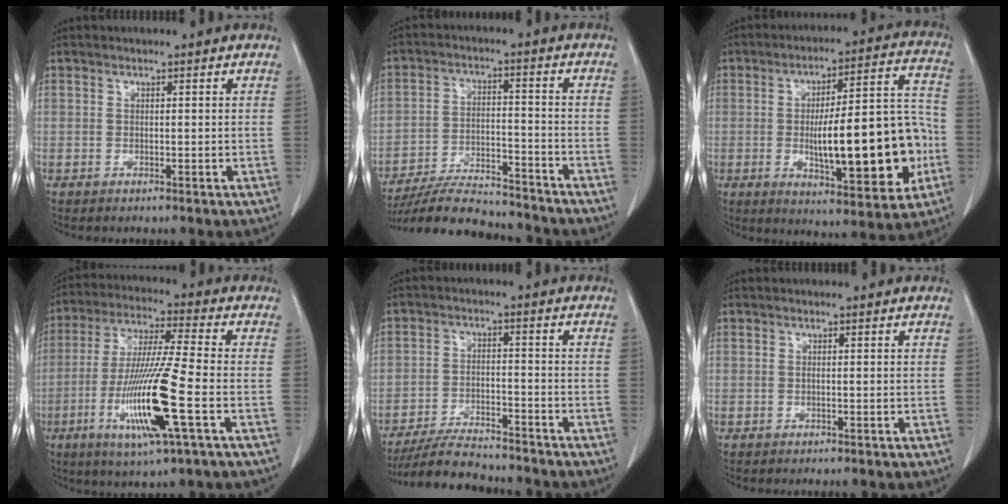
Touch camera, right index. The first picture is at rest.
{"total": 14.5, "force": [-13.5, 2.4, 4.6], "torque": [-0.077, 0.002, -0.215]}
{"total": 20.0, "force": [-3.5, 4.9, 19.1], "torque": [-0.269, 0.024, -0.038]}
{"total": 15.6, "force": [-4.9, 0.1, 14.8], "torque": [-0.302, -0.024, -0.093]}
{"total": 10.0, "force": [-9.3, 1.7, 3.1], "torque": [-0.049, -0.010, -0.156]}
{"total": 0.0}